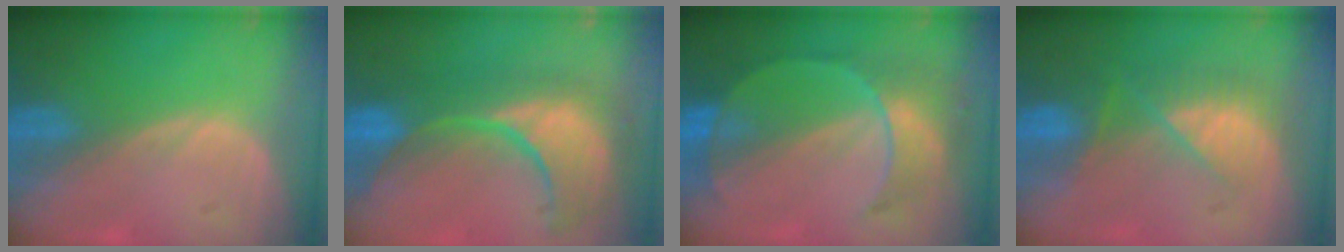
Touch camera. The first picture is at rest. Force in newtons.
{"total": 12.1, "press": 11.0, "slide": 5.1}
{"total": 7.3, "press": 7.0, "slide": 1.8}
{"total": 7.5, "press": 6.7, "slide": 3.3}